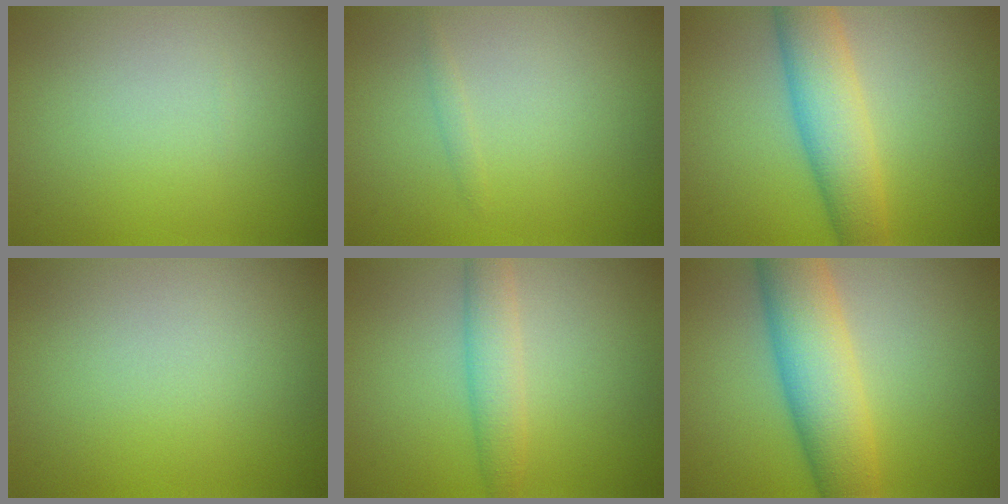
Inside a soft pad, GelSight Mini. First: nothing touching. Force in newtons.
{"total": 0.5, "press": 0.5, "slide": 0.0}
{"total": 6.1, "press": 6.1, "slide": 0.2}
{"total": 0.0}
{"total": 3.0, "press": 3.0, "slide": 0.1}
{"total": 8.0, "press": 8.0, "slide": 0.1}